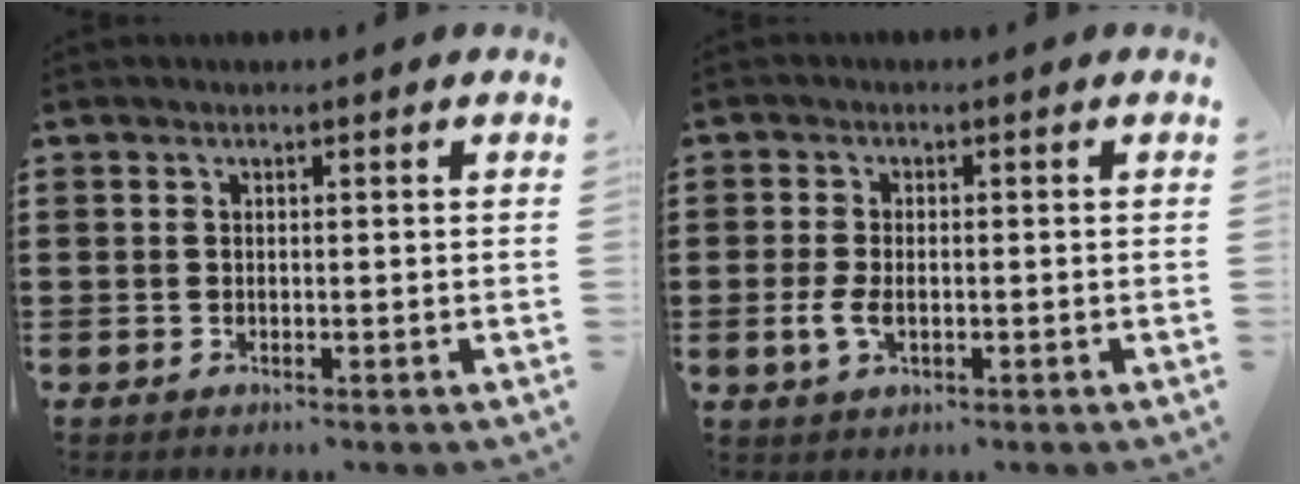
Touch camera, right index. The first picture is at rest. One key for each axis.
{"total": 3.2, "fx": -0.9, "fy": 1.8, "fz": 2.4, "tx": -0.059, "ty": -0.006, "tz": -0.019}